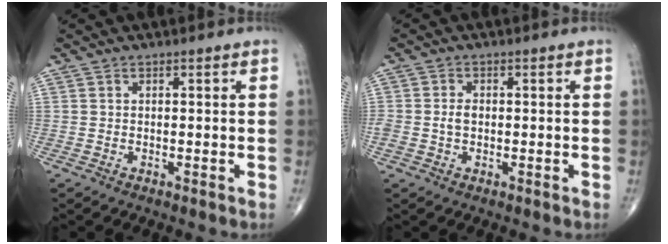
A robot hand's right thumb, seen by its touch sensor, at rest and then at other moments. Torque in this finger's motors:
{"motor_torque": [0.56, 0.51, 0.45, -0.04, 0.01]}